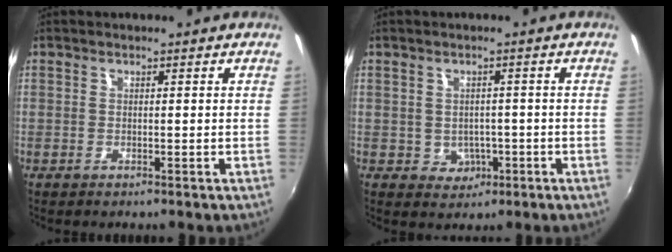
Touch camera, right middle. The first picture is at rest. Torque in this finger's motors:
{"motor_torque": [0.32, -0.13, 0.01, 0.01]}